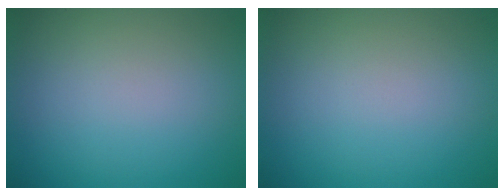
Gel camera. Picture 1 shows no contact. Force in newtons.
{"total": 0.0}